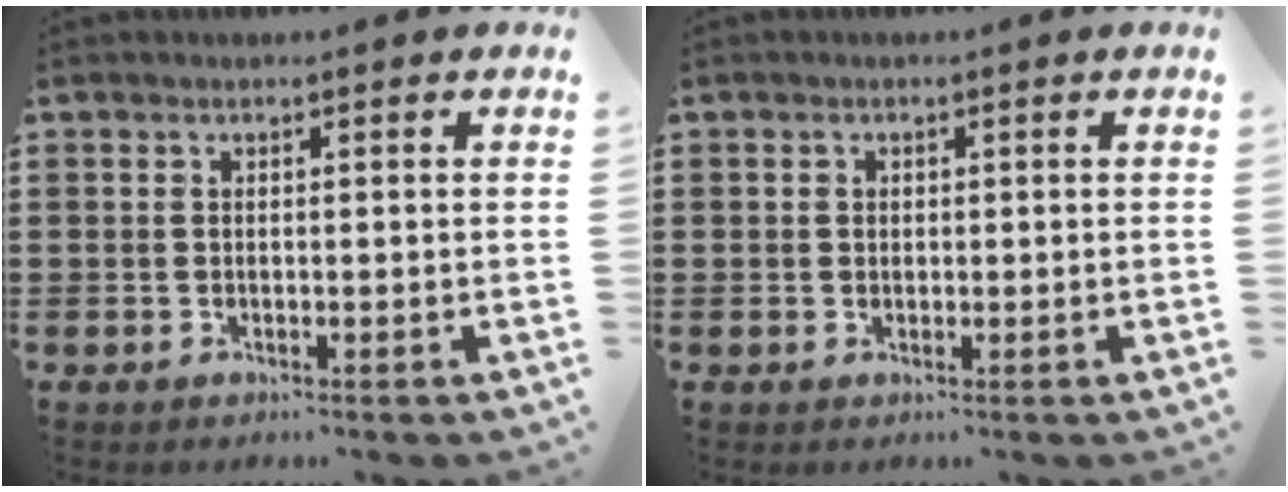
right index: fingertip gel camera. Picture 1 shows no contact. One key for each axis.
{"total": 0.7, "fx": 0.2, "fy": 0.7, "fz": 0.2, "tx": -0.005, "ty": 0.003, "tz": 0.004}